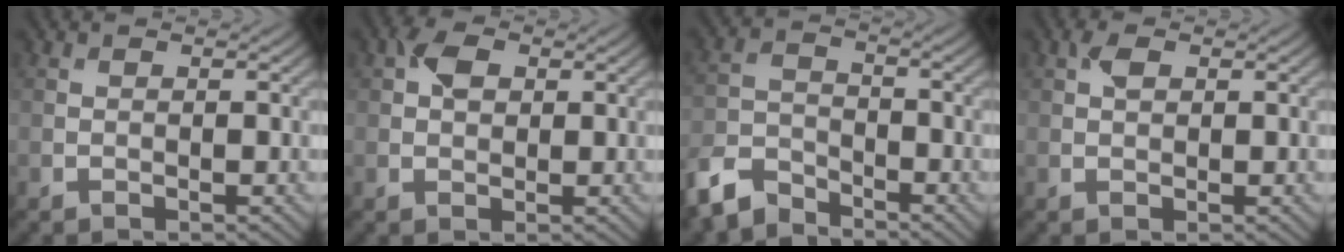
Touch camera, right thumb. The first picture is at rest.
{"total": 3.0, "force": [0.9, 2.1, 1.9], "torque": [-0.038, 0.006, 0.012]}
{"total": 6.7, "force": [-5.7, 2.7, 2.4], "torque": [-0.055, -0.010, -0.130]}
{"total": 1.6, "force": [0.6, 0.9, 1.2], "torque": [-0.025, 0.003, 0.011]}